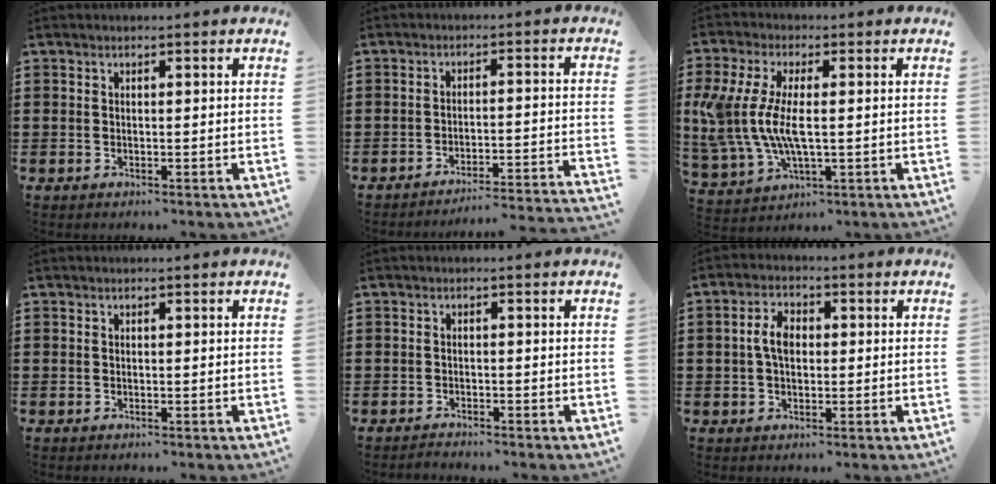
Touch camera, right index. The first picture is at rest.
{"total": 3.8, "force": [-3.6, -0.5, 1.0], "torque": [-0.023, -0.013, -0.078]}
{"total": 9.3, "force": [0.0, 4.3, 8.2], "torque": [-0.208, -0.009, -0.012]}
{"total": 0.0}
{"total": 1.4, "force": [-1.4, -0.1, -0.2], "torque": [0.000, 0.002, -0.029]}
{"total": 4.4, "force": [-0.1, 2.5, 3.6], "torque": [-0.082, 0.010, -0.007]}